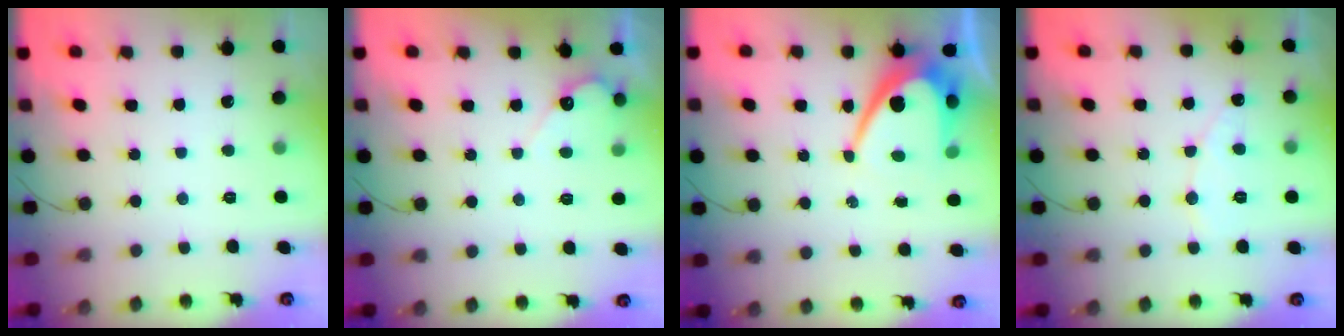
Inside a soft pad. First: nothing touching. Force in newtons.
{"total": 4.4, "press": 4.4, "slide": 0.3}
{"total": 10.7, "press": 10.6, "slide": 0.9}
{"total": 4.9, "press": 4.9, "slide": 0.4}